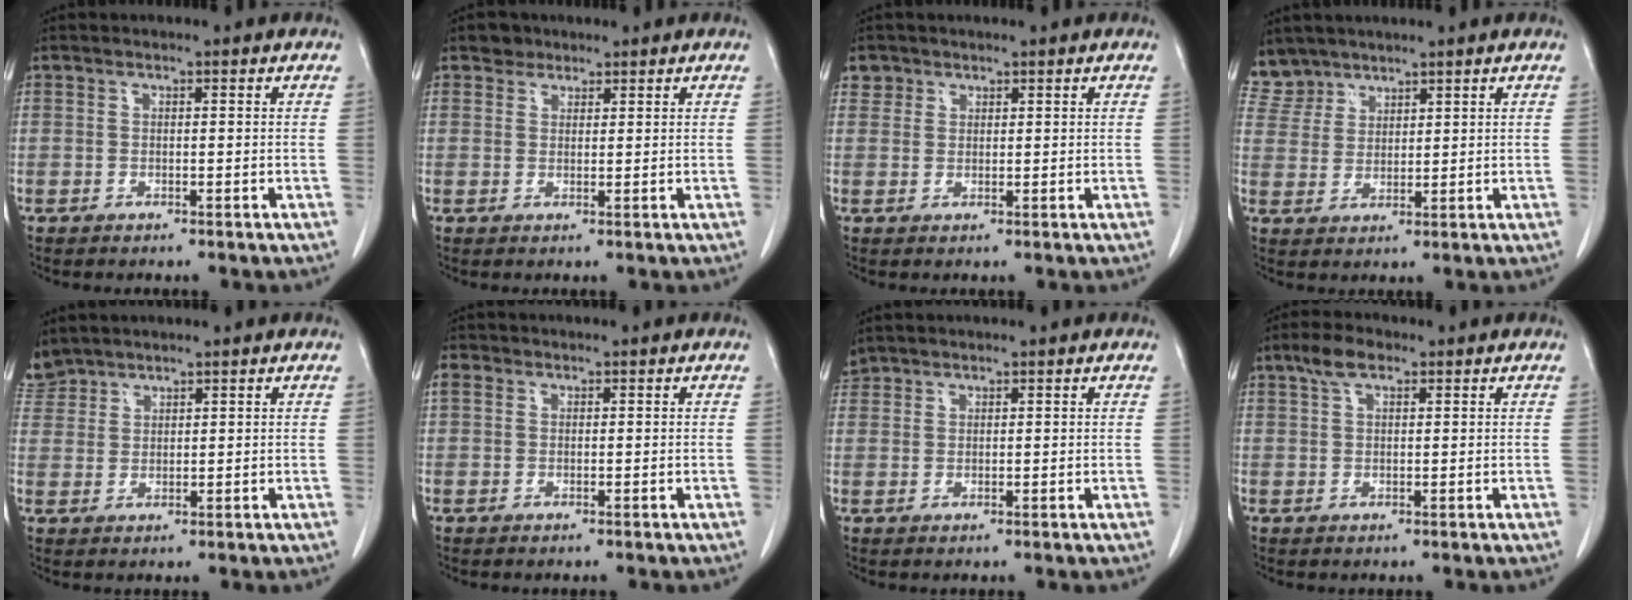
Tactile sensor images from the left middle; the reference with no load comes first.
{"total": 2.0, "force": [1.5, 1.4, 0.1], "torque": [0.000, 0.004, 0.021]}
{"total": 2.0, "force": [1.2, 1.6, -0.1], "torque": [0.015, 0.004, 0.015]}
{"total": 4.8, "force": [4.3, 2.1, -0.6], "torque": [0.017, 0.003, 0.091]}
{"total": 3.8, "force": [3.6, 1.2, -0.2], "torque": [0.000, 0.010, 0.076]}
{"total": 1.5, "force": [0.7, 1.2, 0.5], "torque": [-0.011, 0.012, 0.012]}
{"total": 2.3, "force": [2.1, 1.0, -0.1], "torque": [0.001, 0.012, 0.041]}
{"total": 3.8, "force": [2.3, 1.6, 2.5], "torque": [-0.054, 0.014, 0.046]}